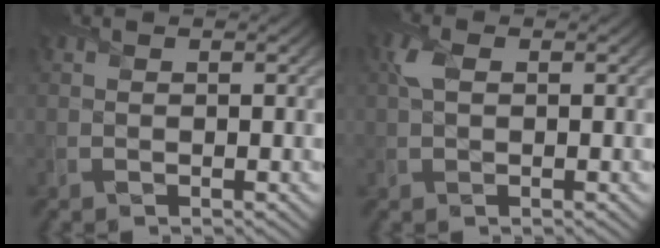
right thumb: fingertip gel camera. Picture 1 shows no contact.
{"total": 2.0, "force": [0.6, 1.0, 1.7], "torque": [-0.044, 0.007, 0.006]}